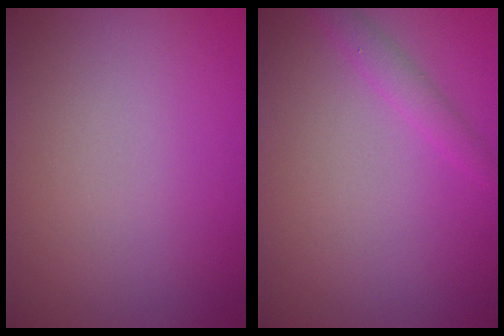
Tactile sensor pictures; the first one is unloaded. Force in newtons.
{"total": 1.5, "press": 1.5, "slide": 0.1}